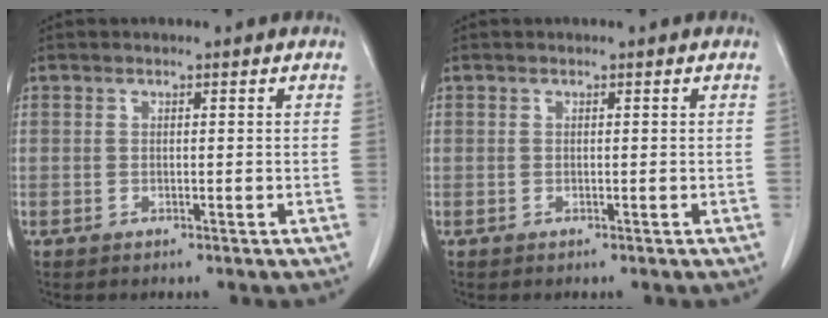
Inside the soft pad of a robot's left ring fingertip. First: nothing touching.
{"total": 0.0}